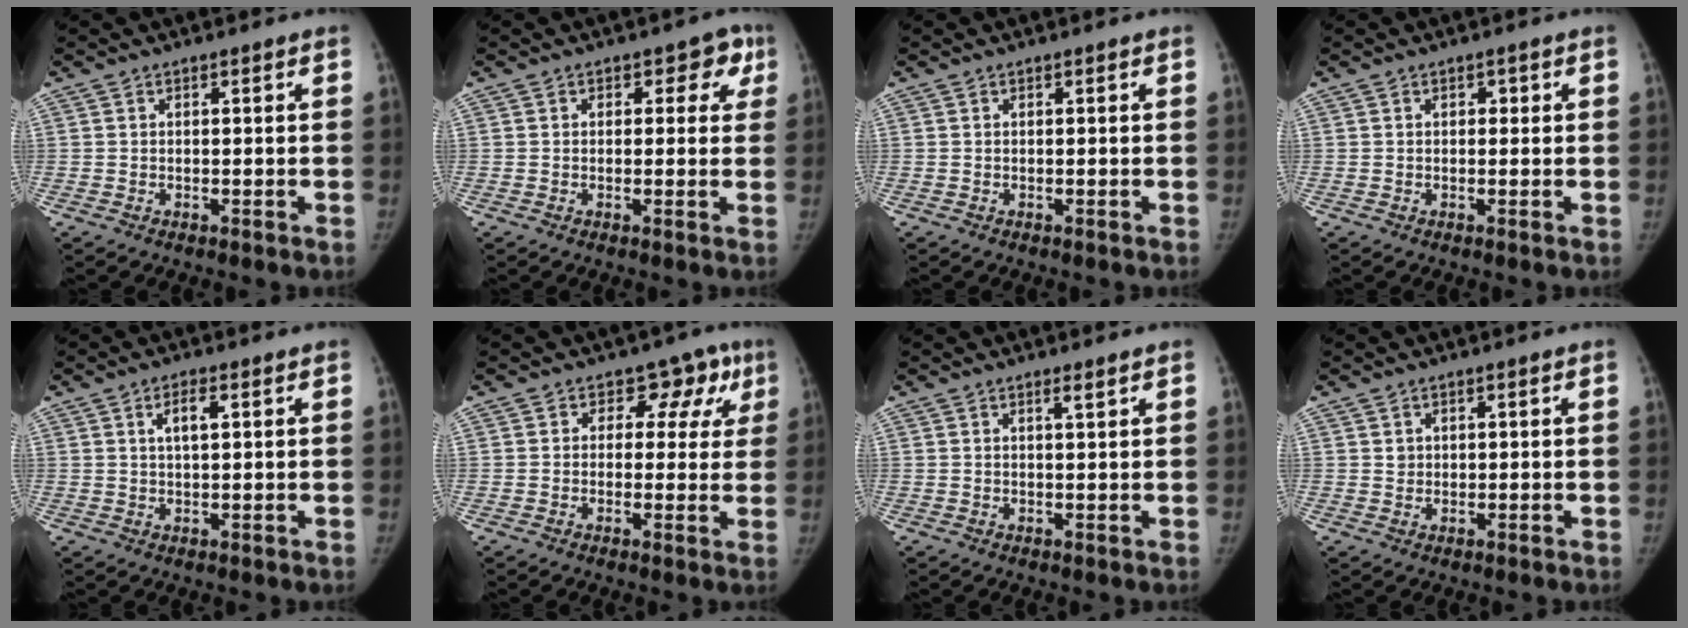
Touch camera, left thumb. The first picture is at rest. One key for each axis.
{"total": 4.5, "fx": 1.6, "fy": 3.3, "fz": 2.6, "tx": 0.017, "ty": 0.001, "tz": 0.006}
{"total": 0.0}
{"total": 1.2, "fx": 0.3, "fy": 0.9, "fz": 0.8, "tx": 0.001, "ty": 0.004, "tz": 0.000}
{"total": 3.5, "fx": 1.3, "fy": 1.3, "fz": 3.0, "tx": -0.050, "ty": 0.003, "tz": 0.023}
{"total": 7.5, "fx": 3.0, "fy": 5.9, "fz": 3.3, "tx": 0.019, "ty": 0.001, "tz": 0.026}
{"total": 1.2, "fx": 0.8, "fy": 0.1, "fz": 0.9, "tx": -0.013, "ty": -0.006, "tz": 0.015}
{"total": 1.3, "fx": 0.5, "fy": 1.2, "fz": 0.3, "tx": 0.008, "ty": -0.002, "tz": 0.007}